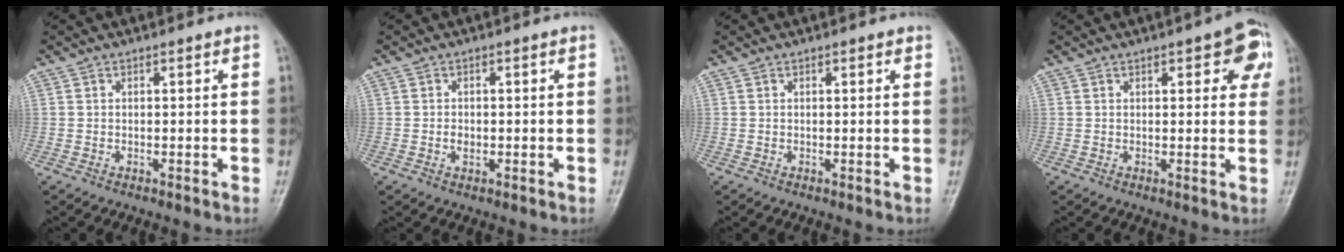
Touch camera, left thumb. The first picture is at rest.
{"total": 1.6, "force": [-0.4, 1.2, 1.0], "torque": [-0.012, 0.001, -0.008]}
{"total": 0.7, "force": [0.4, 0.4, 0.4], "torque": [-0.003, 0.000, 0.002]}
{"total": 7.5, "force": [3.1, 3.0, 6.1], "torque": [-0.040, -0.003, 0.027]}